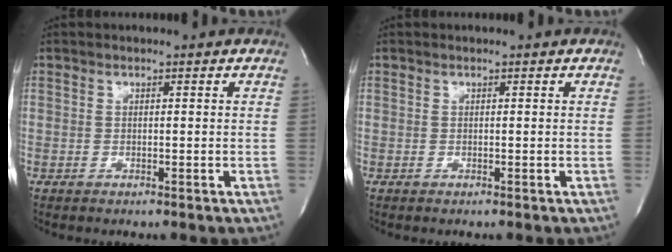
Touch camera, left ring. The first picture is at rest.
{"total": 0.0}